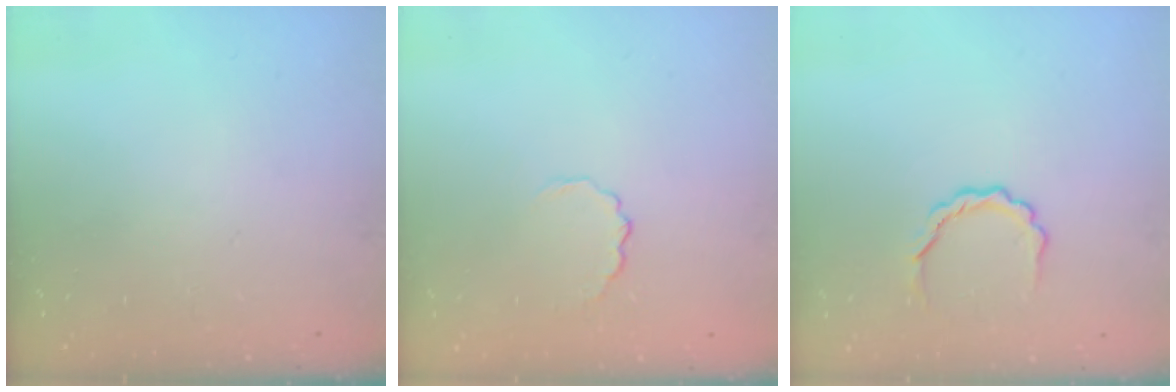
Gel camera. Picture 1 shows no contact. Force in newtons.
{"total": 2.8, "press": 2.5, "slide": 1.1}
{"total": 3.4, "press": 3.4, "slide": 0.2}